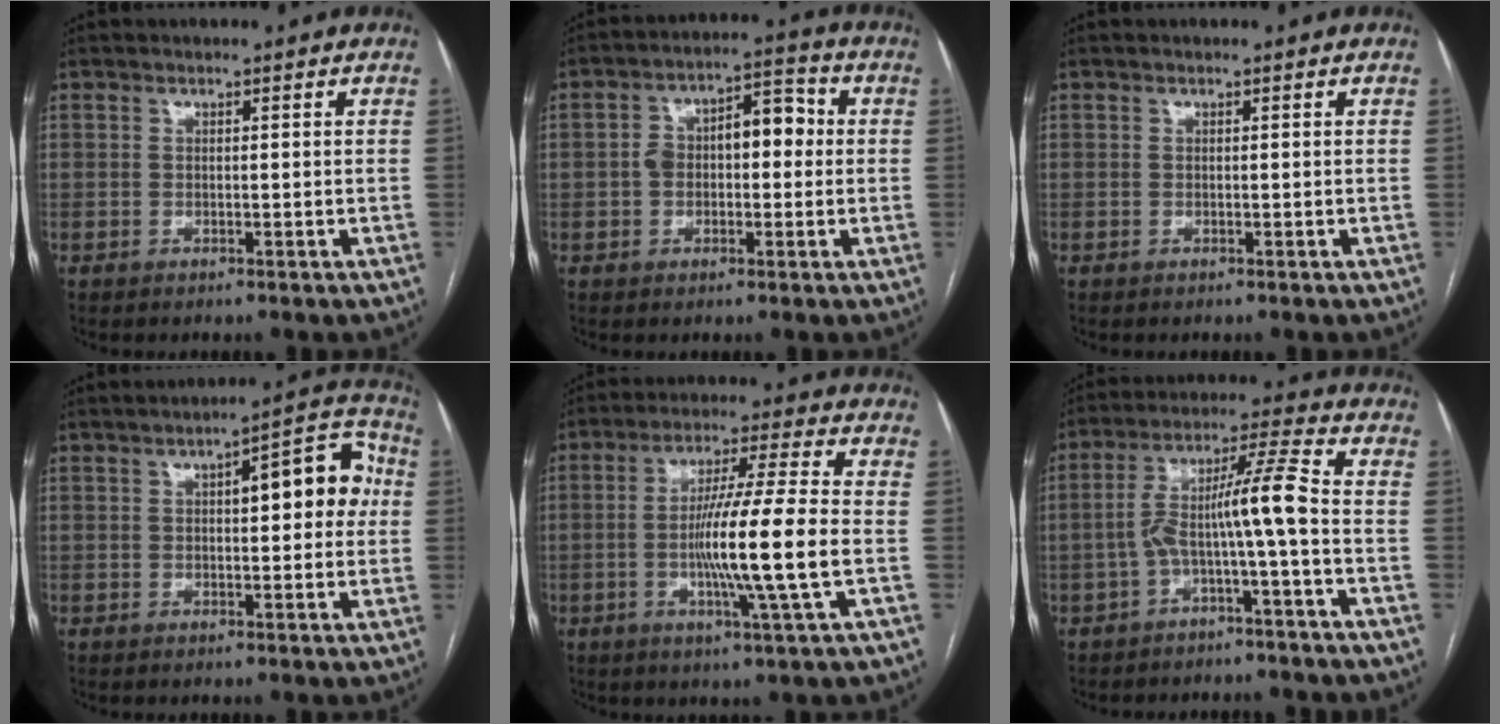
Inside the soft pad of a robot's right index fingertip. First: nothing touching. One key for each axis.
{"total": 8.9, "fx": 0.3, "fy": 4.7, "fz": 7.6, "tx": -0.128, "ty": 0.045, "tz": 0.006}
{"total": 0.0}
{"total": 10.1, "fx": 1.7, "fy": 3.2, "fz": 9.4, "tx": -0.117, "ty": 0.037, "tz": 0.019}
{"total": 13.3, "fx": -2.3, "fy": -1.0, "fz": 13.1, "tx": -0.237, "ty": -0.008, "tz": -0.047}
{"total": 9.0, "fx": -2.2, "fy": -0.6, "fz": 8.7, "tx": -0.154, "ty": 0.036, "tz": -0.038}